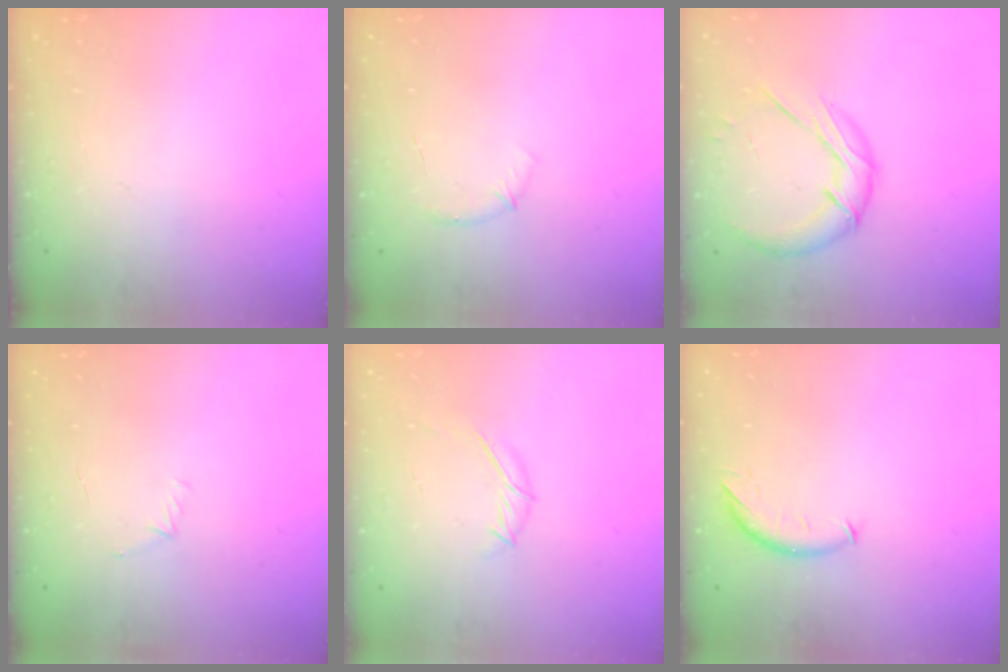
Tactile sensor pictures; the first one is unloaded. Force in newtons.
{"total": 6.8, "press": 6.6, "slide": 1.8}
{"total": 13.0, "press": 12.9, "slide": 1.2}
{"total": 4.7, "press": 4.5, "slide": 1.3}
{"total": 6.4, "press": 6.2, "slide": 1.5}
{"total": 7.5, "press": 7.5, "slide": 0.6}